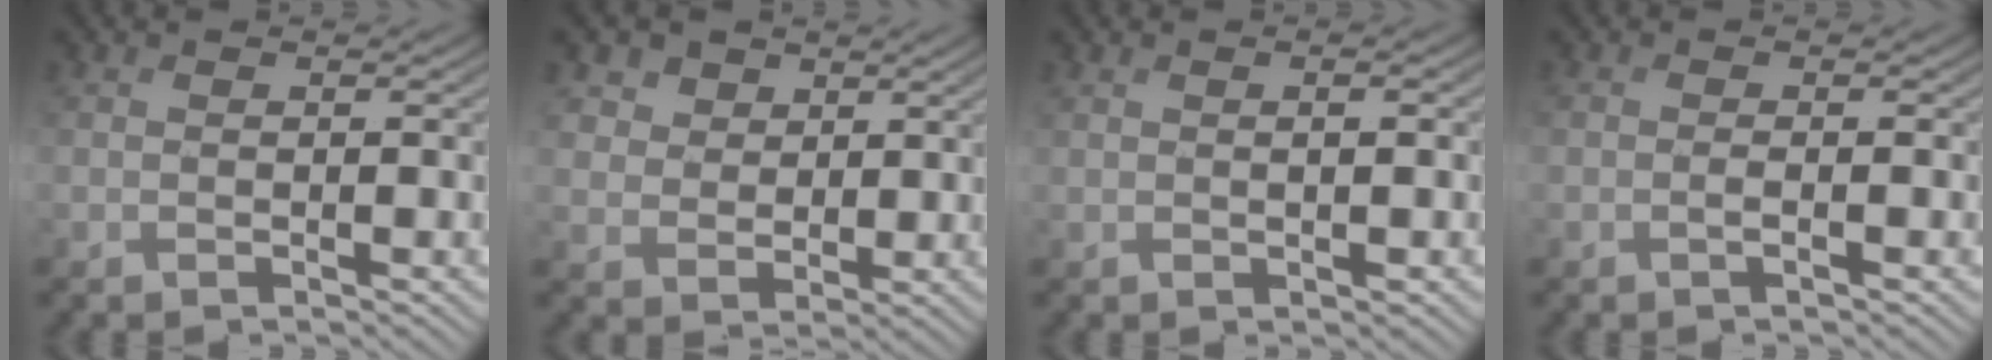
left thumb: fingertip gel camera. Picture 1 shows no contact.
{"total": 7.5, "force": [4.6, 5.2, 2.7], "torque": [-0.122, 0.003, 0.093]}
{"total": 1.3, "force": [0.4, 0.1, 1.3], "torque": [-0.020, 0.001, 0.010]}
{"total": 0.8, "force": [0.1, -0.3, 0.7], "torque": [-0.014, 0.004, 0.001]}